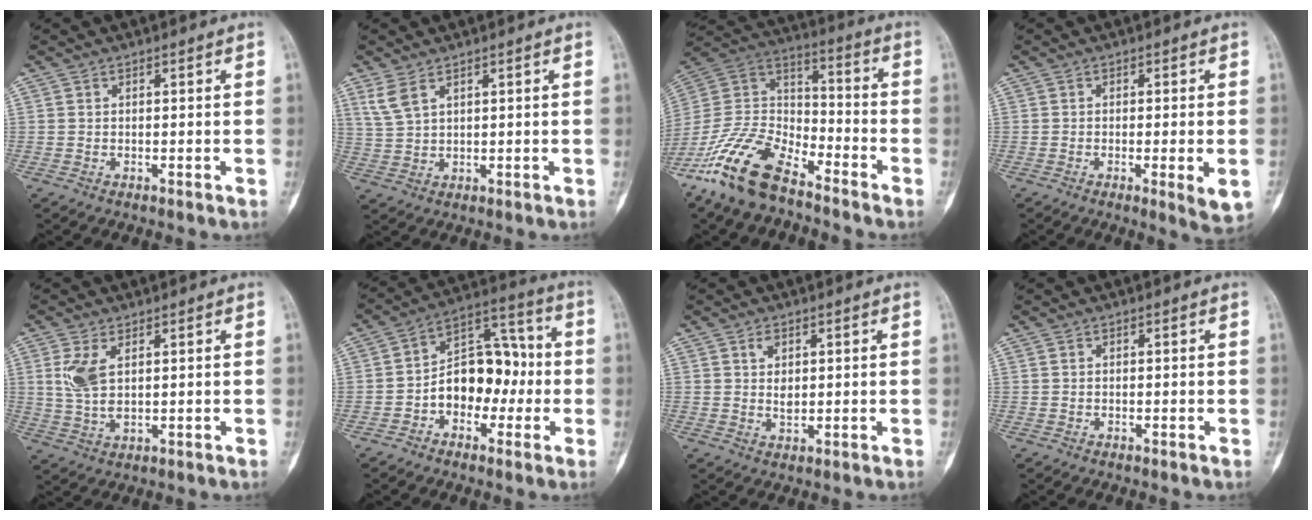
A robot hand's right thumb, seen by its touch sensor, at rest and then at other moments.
{"total": 4.3, "force": [2.7, 1.9, 2.8], "torque": [-0.060, -0.005, 0.066]}
{"total": 17.0, "force": [-12.1, 7.3, 9.4], "torque": [-0.179, 0.069, -0.237]}
{"total": 5.2, "force": [-1.3, 1.1, 4.9], "torque": [-0.073, -0.013, -0.019]}
{"total": 6.1, "force": [1.9, 2.9, 5.0], "torque": [-0.111, -0.008, 0.047]}
{"total": 13.1, "force": [-2.2, 9.0, 9.3], "torque": [-0.104, 0.052, -0.046]}
{"total": 3.0, "force": [1.0, 1.8, 2.2], "torque": [-0.029, -0.008, 0.020]}
{"total": 0.0}